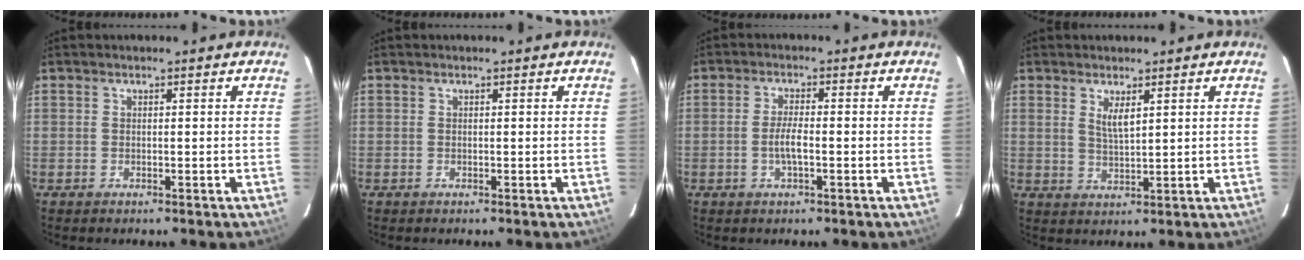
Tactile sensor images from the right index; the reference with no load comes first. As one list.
[{"total": 0.0}, {"total": 3.5, "force": [-1.0, 0.7, 3.3], "torque": [-0.064, -0.001, -0.018]}, {"total": 3.4, "force": [1.7, 0.9, 2.8], "torque": [-0.053, -0.004, 0.032]}]